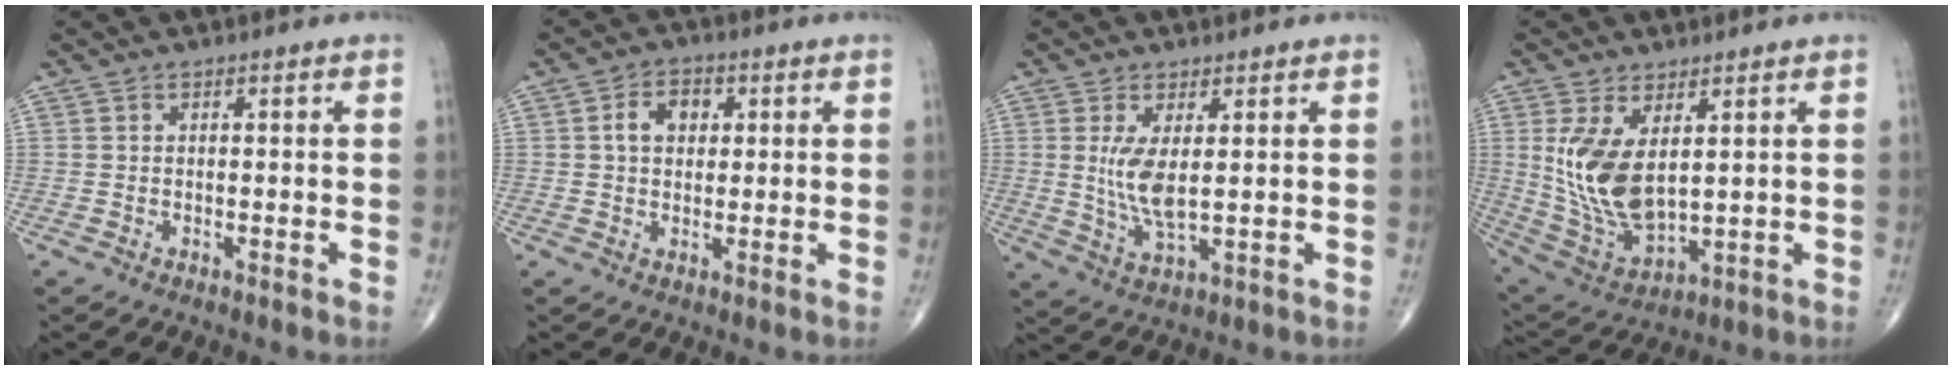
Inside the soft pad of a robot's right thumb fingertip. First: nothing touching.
{"total": 5.3, "force": [1.1, 3.9, 3.4], "torque": [-0.043, 0.011, 0.015]}
{"total": 7.0, "force": [1.1, 2.4, 6.5], "torque": [-0.132, -0.023, 0.029]}
{"total": 13.1, "force": [2.8, 6.7, 11.0], "torque": [-0.209, -0.022, 0.076]}